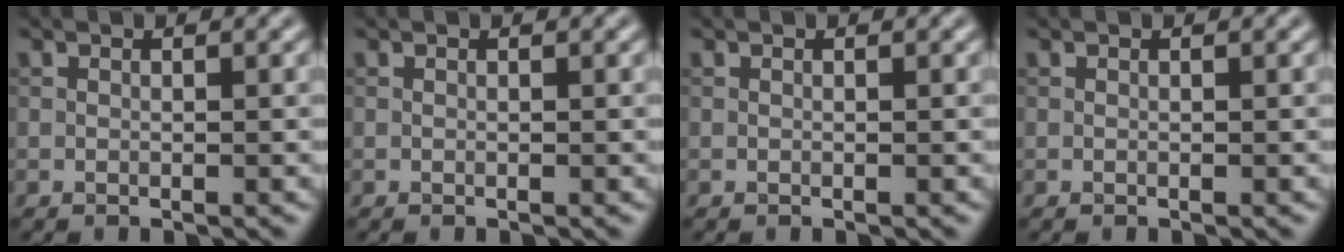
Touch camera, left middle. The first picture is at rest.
{"total": 0.0}
{"total": 0.0}
{"total": 0.0}